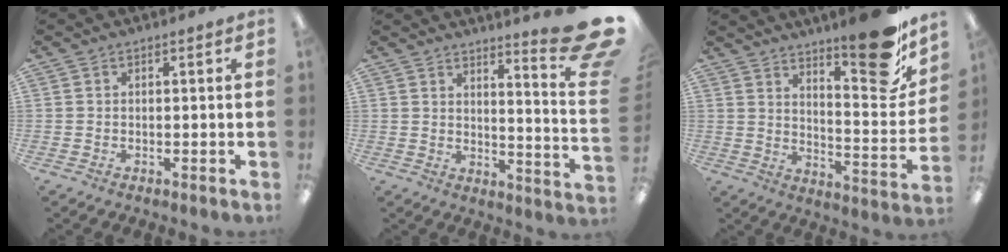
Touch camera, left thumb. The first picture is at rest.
{"total": 11.4, "force": [7.6, 1.7, 8.4], "torque": [-0.112, -0.073, 0.126]}
{"total": 16.9, "force": [12.9, 4.5, 10.1], "torque": [-0.125, -0.105, 0.209]}